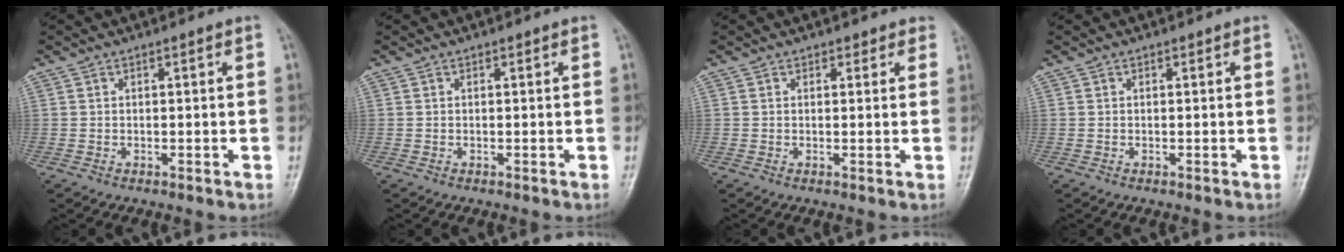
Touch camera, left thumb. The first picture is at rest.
{"total": 0.0}
{"total": 1.8, "force": [1.3, 1.2, 0.1], "torque": [0.025, -0.005, 0.007]}
{"total": 0.0}